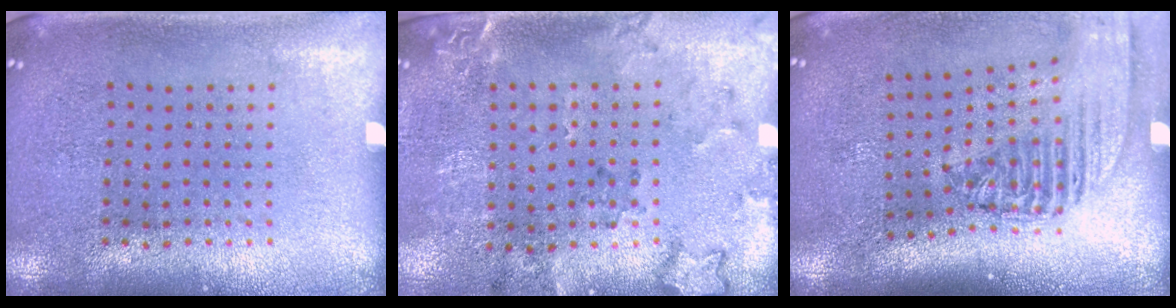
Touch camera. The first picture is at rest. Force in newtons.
{"total": 1.9, "press": 1.5, "slide": 1.2}
{"total": 2.3, "press": 1.8, "slide": 1.5}